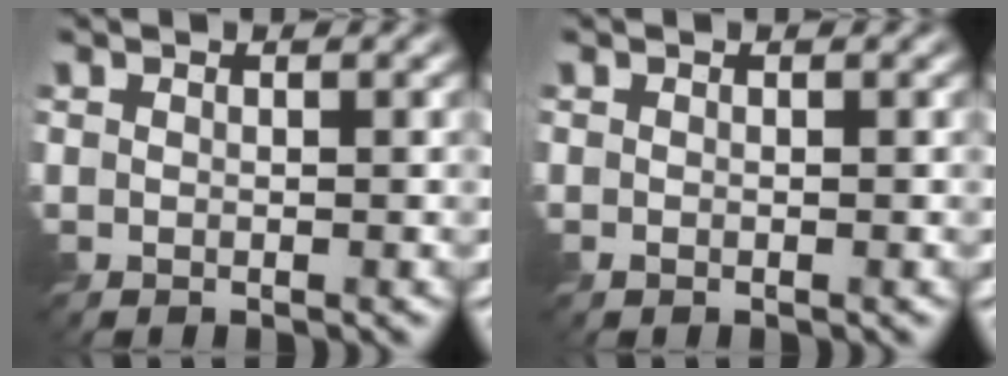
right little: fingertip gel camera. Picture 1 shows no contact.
{"total": 0.0}